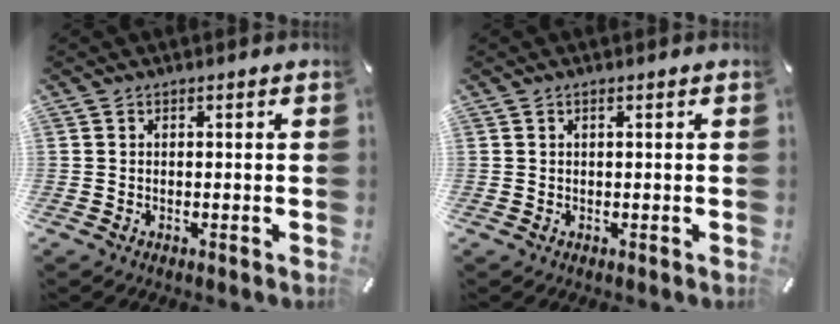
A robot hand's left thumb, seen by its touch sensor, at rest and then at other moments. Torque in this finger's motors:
{"motor_torque": [-0.14, -0.15, -0.03, -0.01, -0.01]}